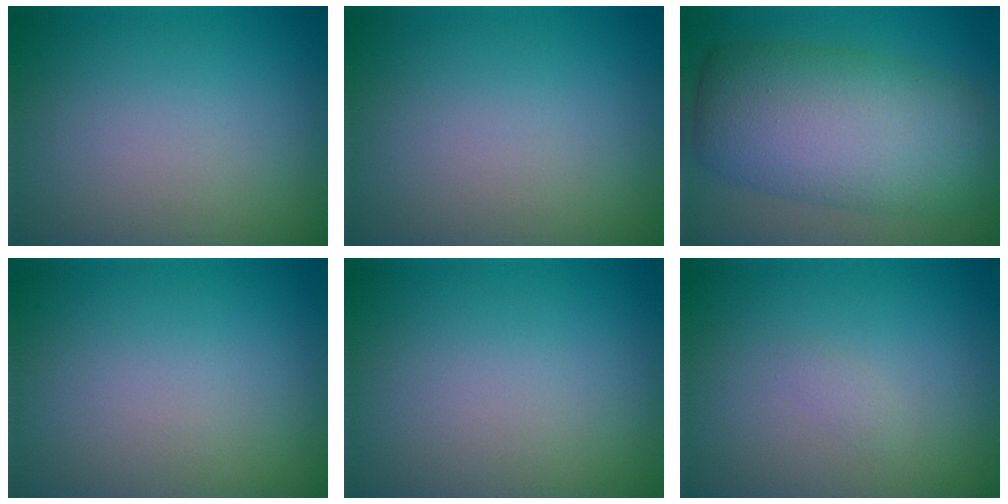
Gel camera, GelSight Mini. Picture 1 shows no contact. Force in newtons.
{"total": 0.0}
{"total": 10.5, "press": 10.5, "slide": 0.2}
{"total": 0.0}
{"total": 0.0}
{"total": 0.6, "press": 0.5, "slide": 0.1}